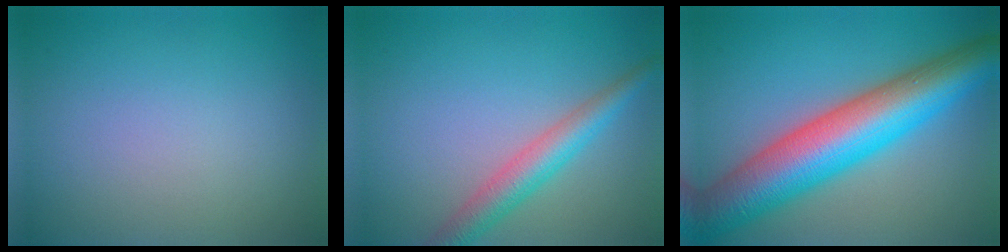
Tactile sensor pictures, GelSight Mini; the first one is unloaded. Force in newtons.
{"total": 3.7, "press": 3.7, "slide": 0.1}
{"total": 11.2, "press": 11.2, "slide": 0.2}